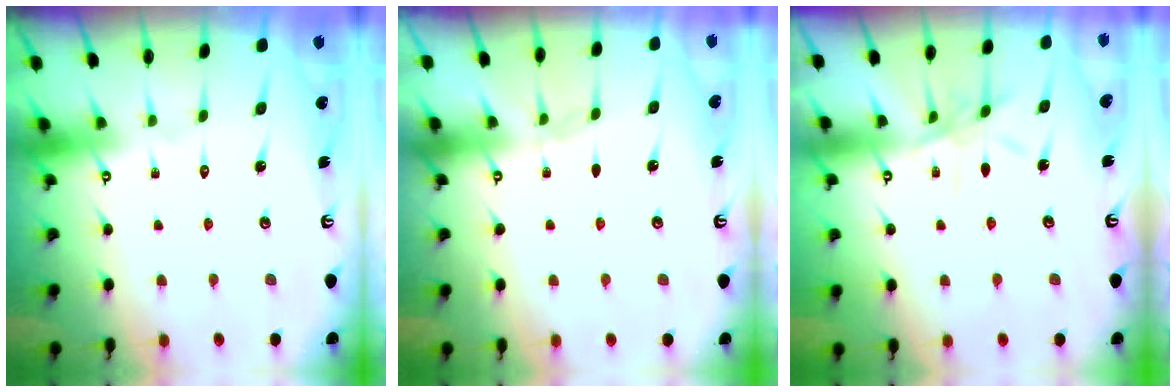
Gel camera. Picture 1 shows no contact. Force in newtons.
{"total": 1.5, "press": 1.4, "slide": 0.3}
{"total": 7.7, "press": 7.7, "slide": 0.7}